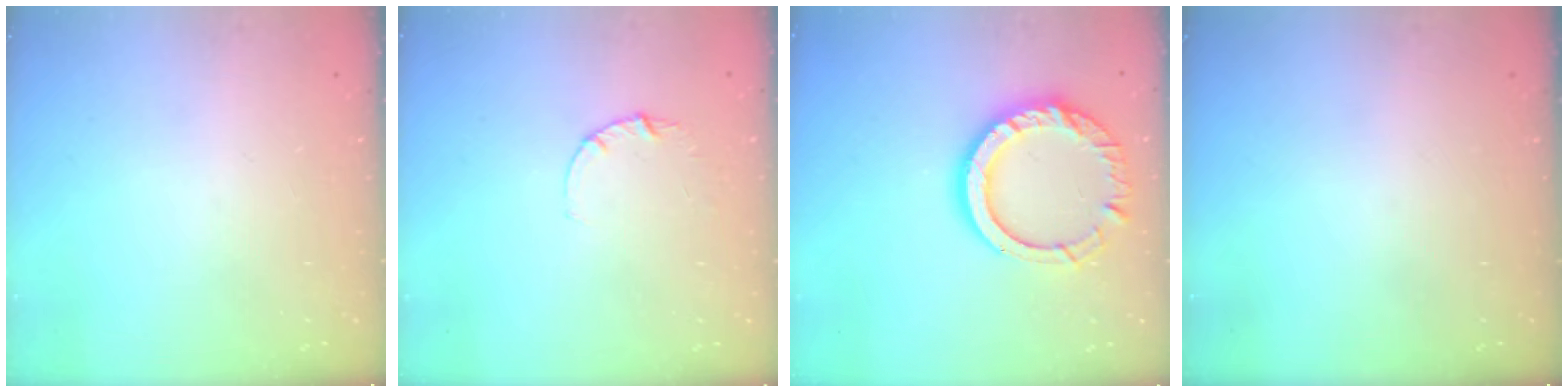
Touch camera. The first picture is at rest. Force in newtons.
{"total": 2.8, "press": 2.8, "slide": 0.3}
{"total": 15.6, "press": 15.5, "slide": 1.4}
{"total": 0.0}